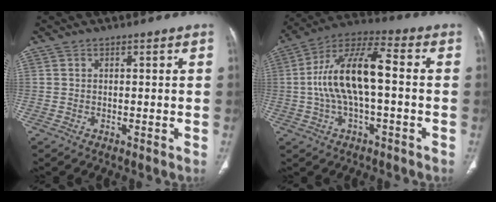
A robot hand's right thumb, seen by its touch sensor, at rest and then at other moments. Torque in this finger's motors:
{"motor_torque": [0.68, 2.46, 1.09, -0.75, 0.23]}